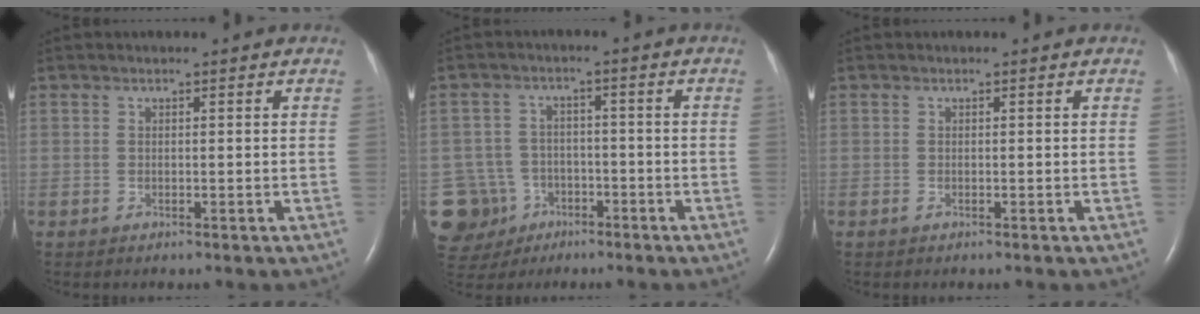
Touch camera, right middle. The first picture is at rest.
{"total": 9.5, "force": [-4.3, 8.4, 1.3], "torque": [-0.048, 0.013, -0.056]}
{"total": 0.0}